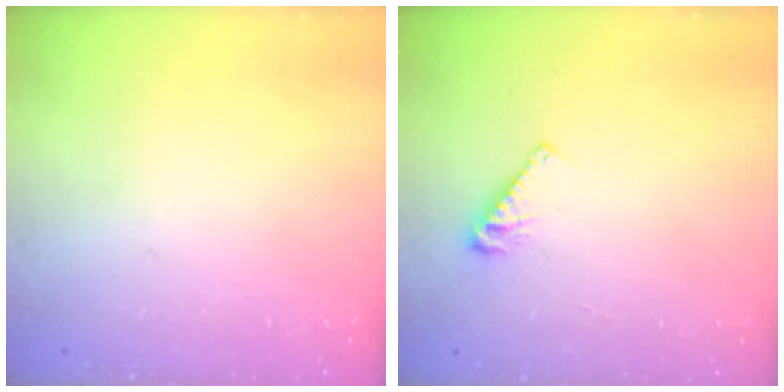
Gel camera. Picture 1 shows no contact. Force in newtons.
{"total": 6.3, "press": 6.3, "slide": 0.4}